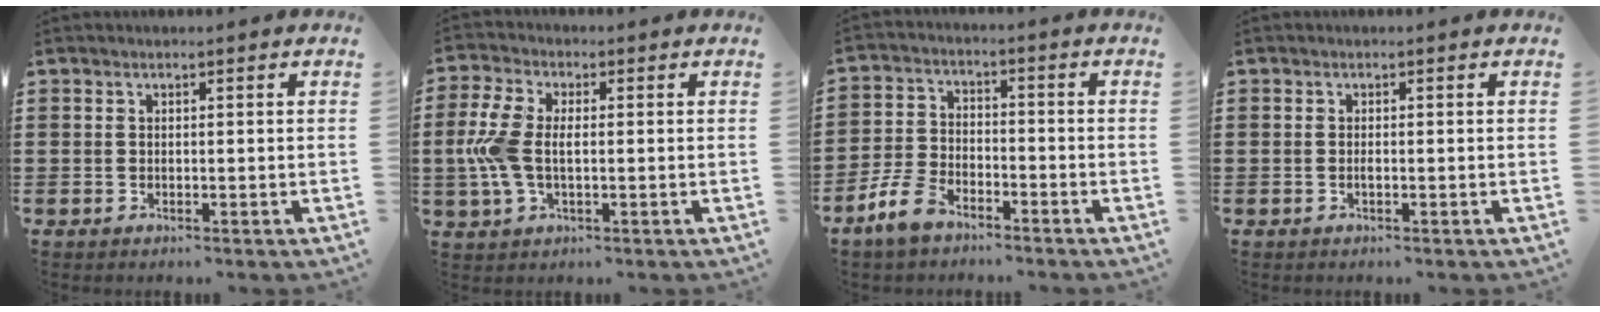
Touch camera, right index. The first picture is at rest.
{"total": 7.4, "force": [-0.3, 4.0, 6.2], "torque": [-0.165, -0.004, -0.018]}
{"total": 6.1, "force": [-4.6, 2.7, 3.0], "torque": [-0.085, 0.006, -0.094]}
{"total": 0.7, "force": [-0.3, 0.1, 0.6], "torque": [-0.012, -0.003, -0.004]}